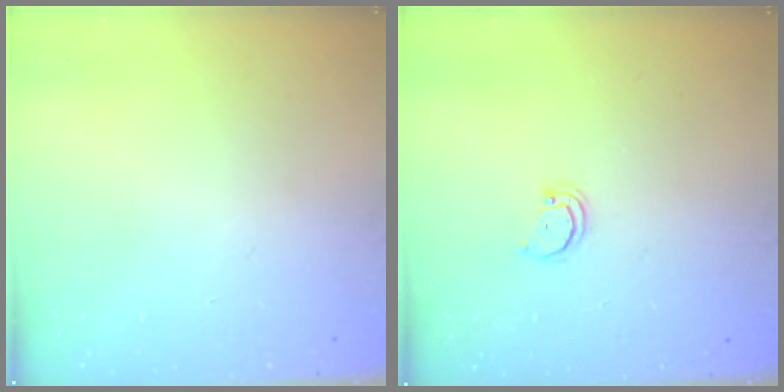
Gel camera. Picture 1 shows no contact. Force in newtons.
{"total": 2.1, "press": 2.1, "slide": 0.2}